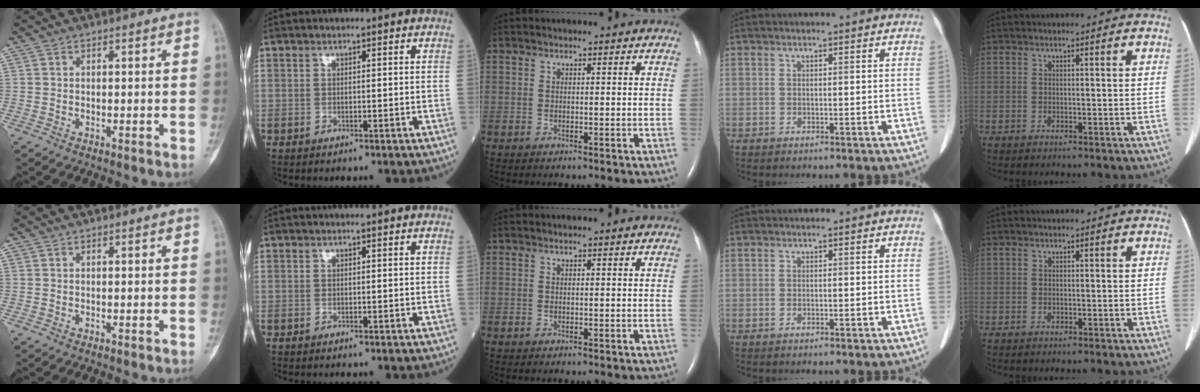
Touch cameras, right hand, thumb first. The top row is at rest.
{}